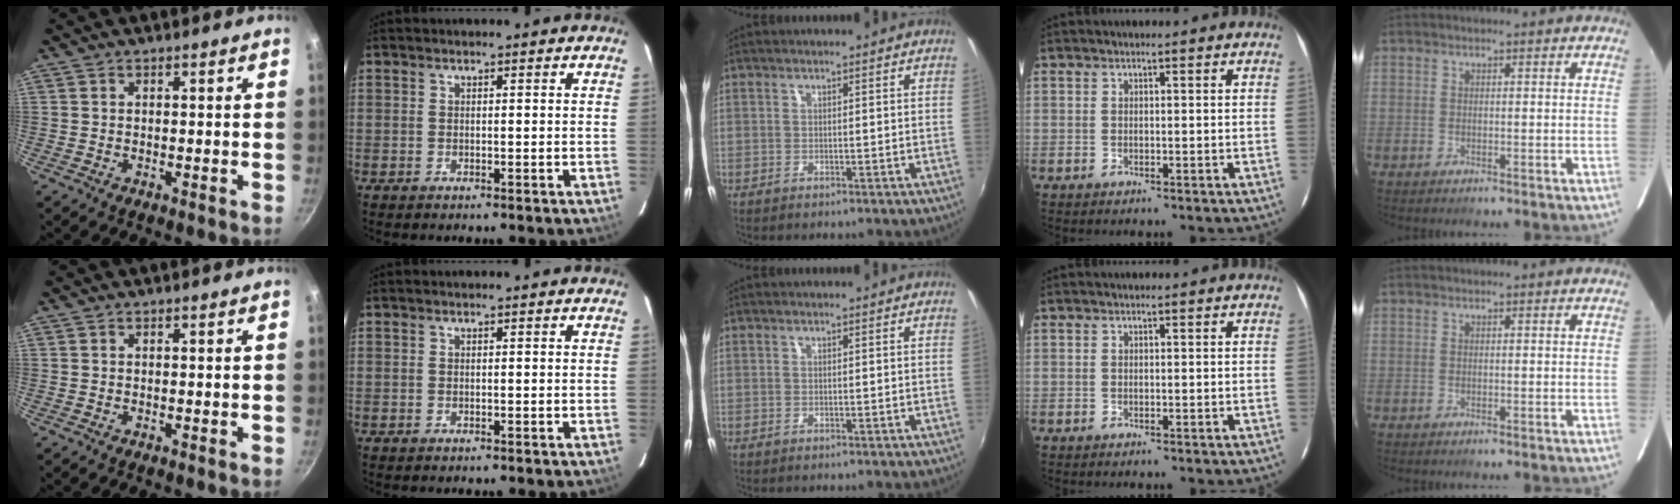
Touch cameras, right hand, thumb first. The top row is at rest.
{}